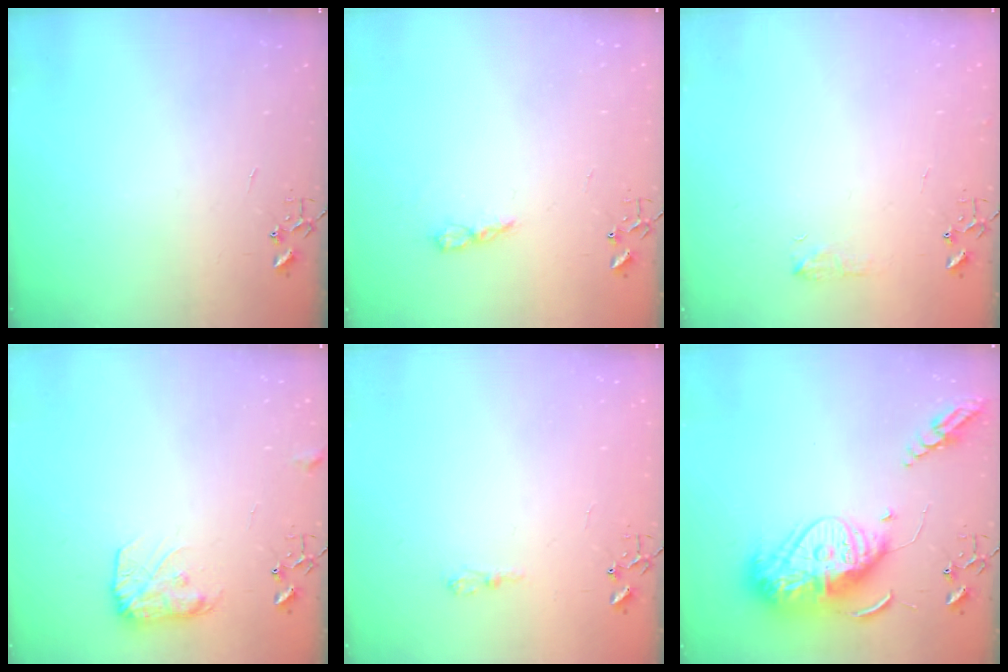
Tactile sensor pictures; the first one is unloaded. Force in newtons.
{"total": 5.0, "press": 5.0, "slide": 0.6}
{"total": 6.4, "press": 6.3, "slide": 0.9}
{"total": 10.8, "press": 10.8, "slide": 0.4}
{"total": 6.0, "press": 6.0, "slide": 0.7}
{"total": 19.6, "press": 19.5, "slide": 1.9}